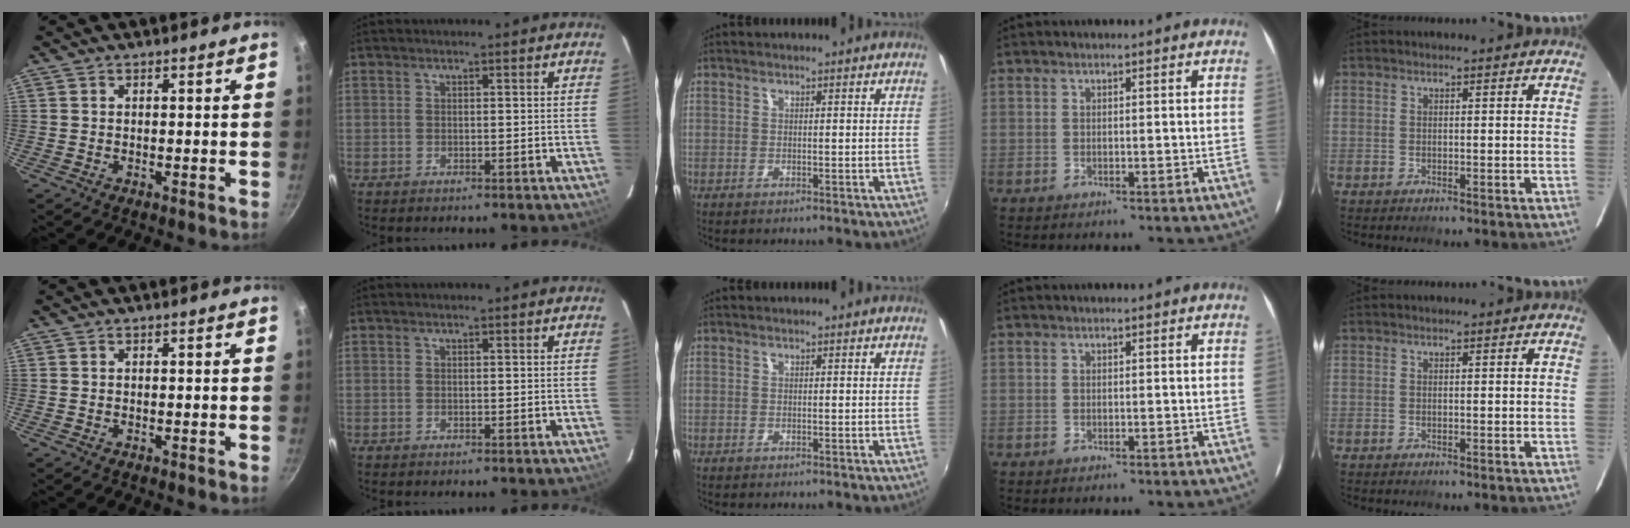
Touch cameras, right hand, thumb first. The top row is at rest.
{}